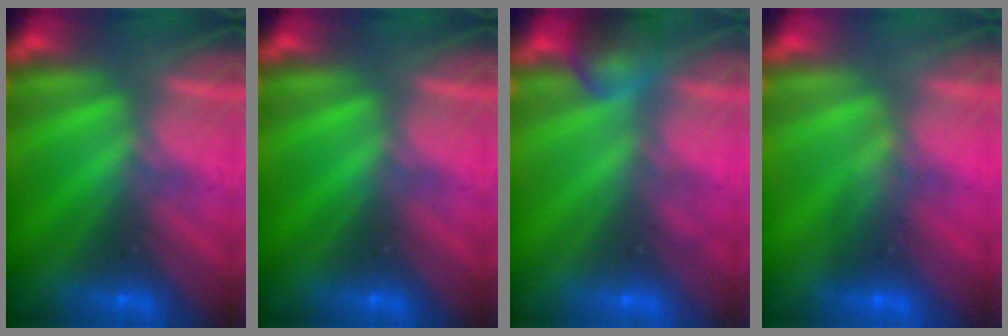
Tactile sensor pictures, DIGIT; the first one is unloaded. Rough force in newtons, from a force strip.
{"total": 0.0}
{"total": 2.5}
{"total": 1.6}